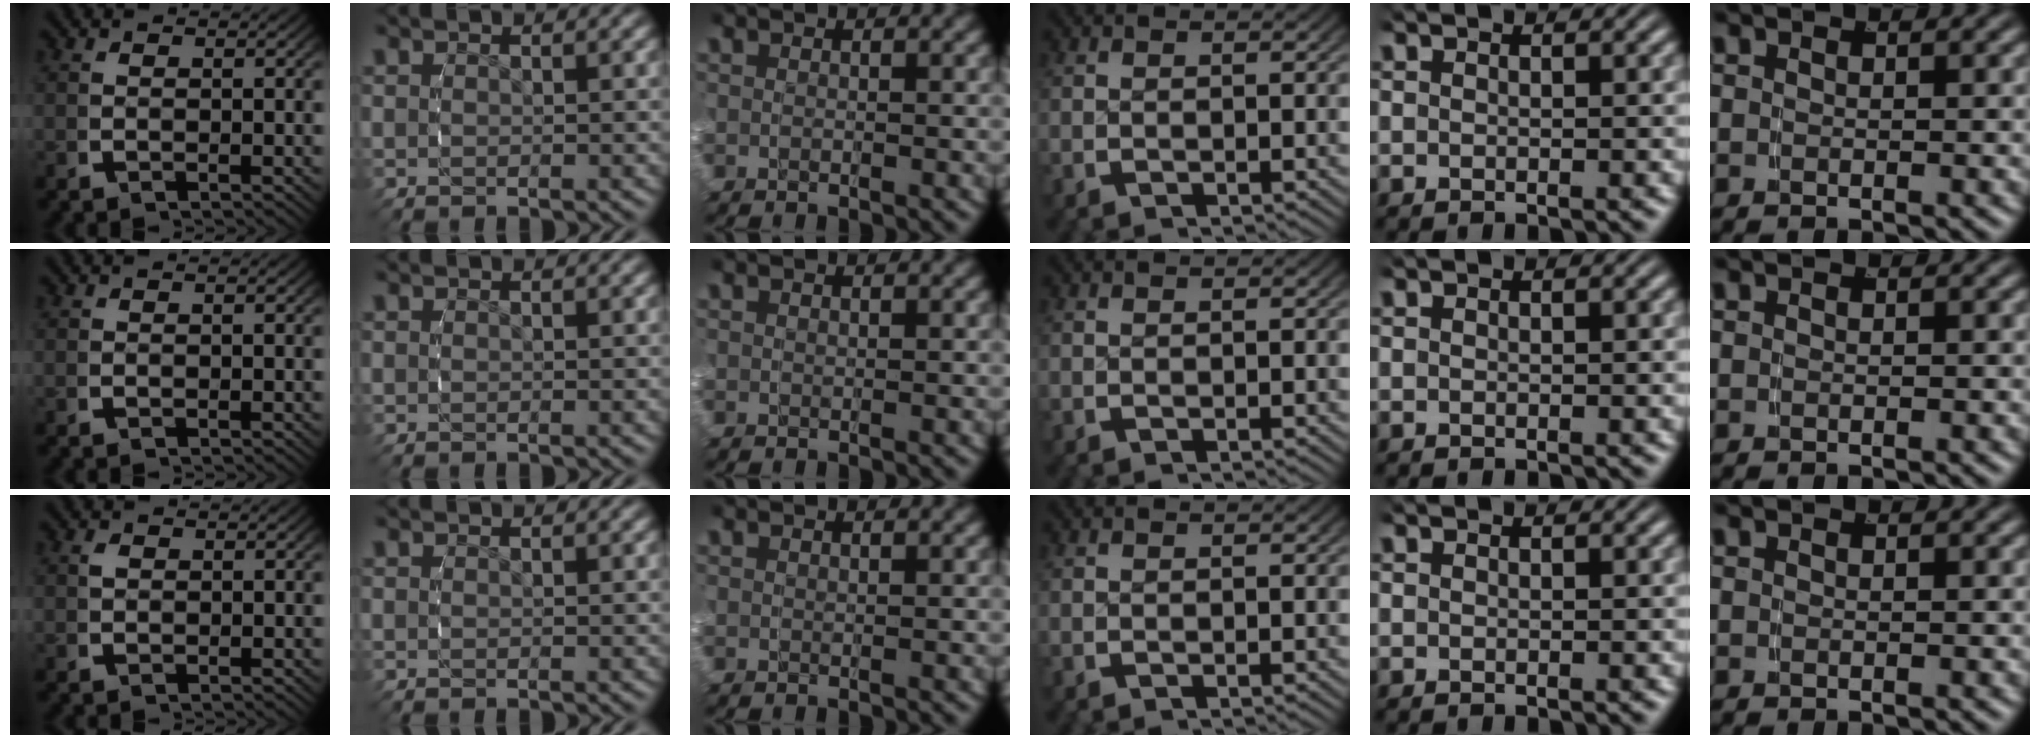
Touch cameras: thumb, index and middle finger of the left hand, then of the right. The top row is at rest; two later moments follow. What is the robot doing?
{"motion": "grasp_and_lifting", "object": "ribbon"}